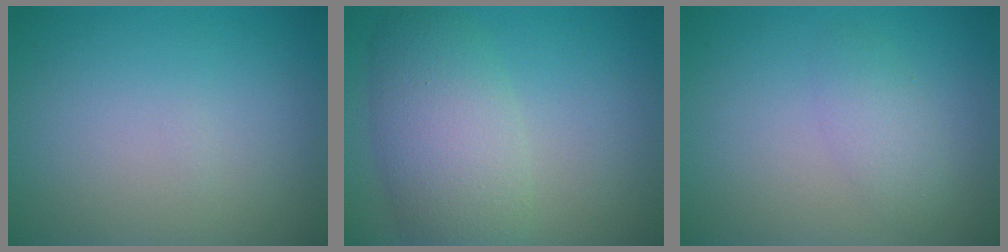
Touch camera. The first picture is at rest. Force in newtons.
{"total": 6.1, "press": 6.1, "slide": 0.3}
{"total": 2.0, "press": 2.0, "slide": 0.1}